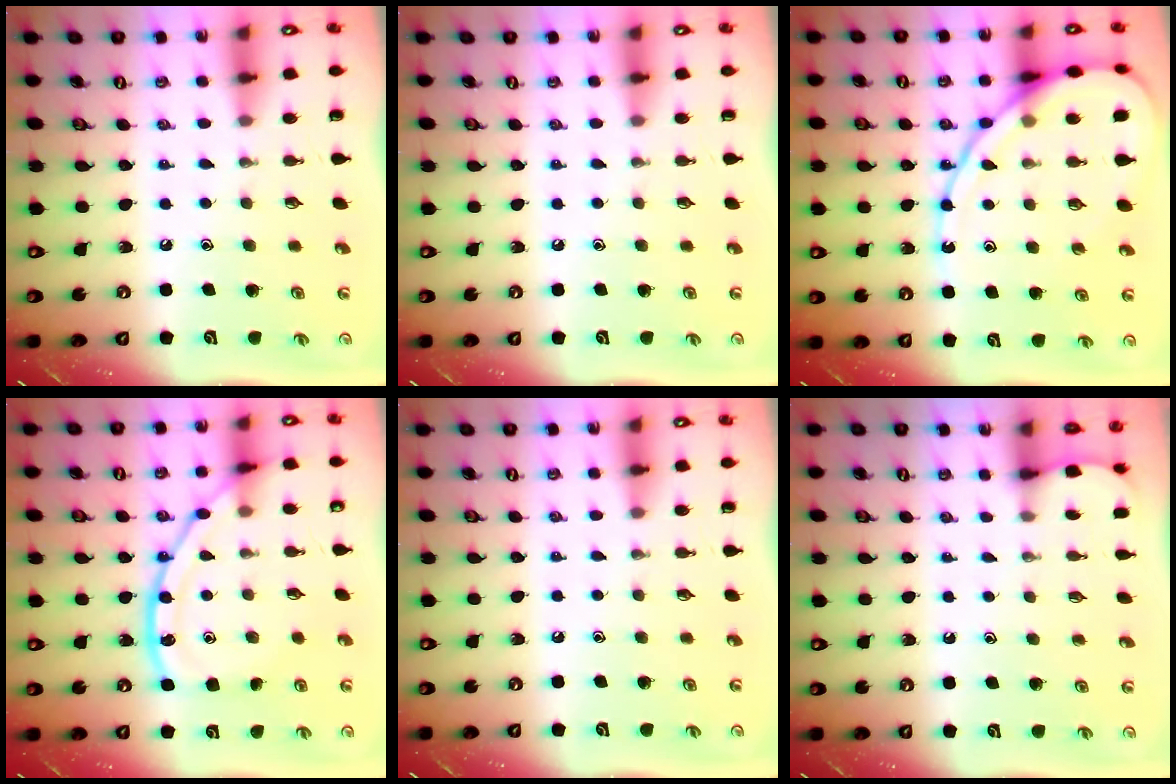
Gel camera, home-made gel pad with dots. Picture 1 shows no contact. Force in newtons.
{"total": 0.0}
{"total": 14.4, "press": 14.4, "slide": 1.5}
{"total": 13.0, "press": 13.0, "slide": 0.3}
{"total": 0.0}
{"total": 1.7, "press": 1.6, "slide": 0.2}